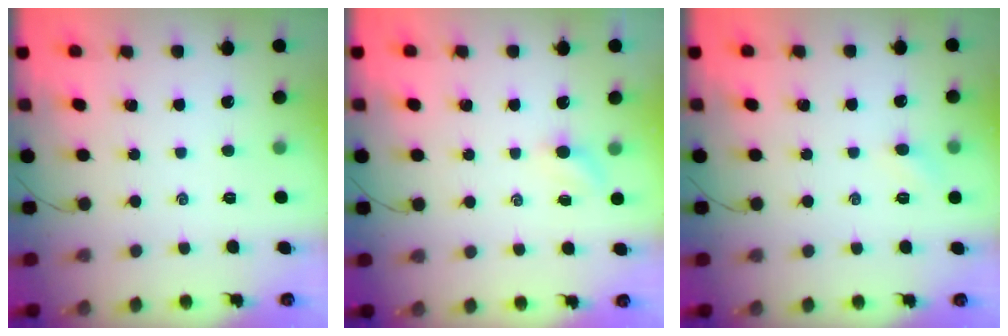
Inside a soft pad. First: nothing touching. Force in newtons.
{"total": 2.2, "press": 2.1, "slide": 0.8}
{"total": 3.5, "press": 3.4, "slide": 0.8}